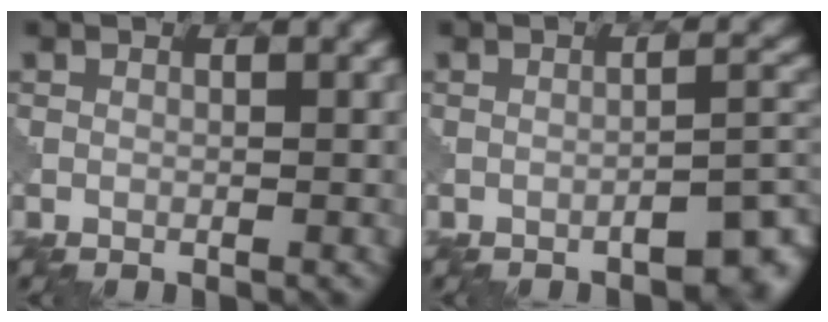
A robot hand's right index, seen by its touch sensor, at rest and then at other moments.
{"total": 3.6, "force": [-2.4, 0.7, 2.6], "torque": [-0.030, 0.014, -0.037]}